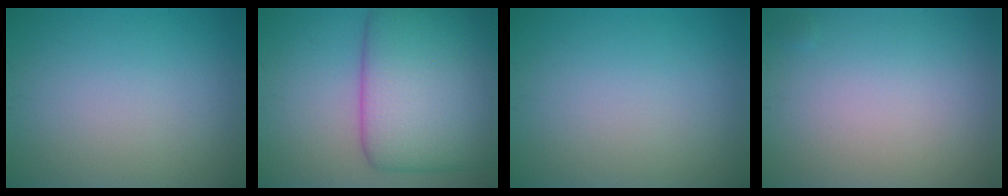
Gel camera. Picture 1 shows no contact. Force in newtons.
{"total": 11.5, "press": 11.5, "slide": 0.5}
{"total": 0.0}
{"total": 0.0}